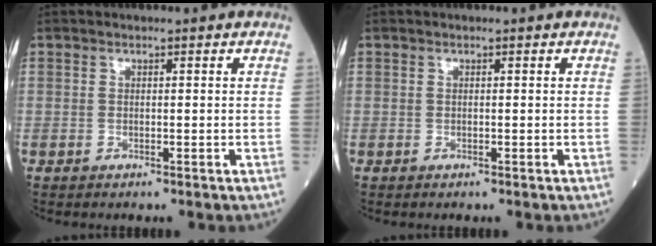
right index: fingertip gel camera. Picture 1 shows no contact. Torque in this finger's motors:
{"motor_torque": [0.00, 0.00, 0.00, -0.01]}